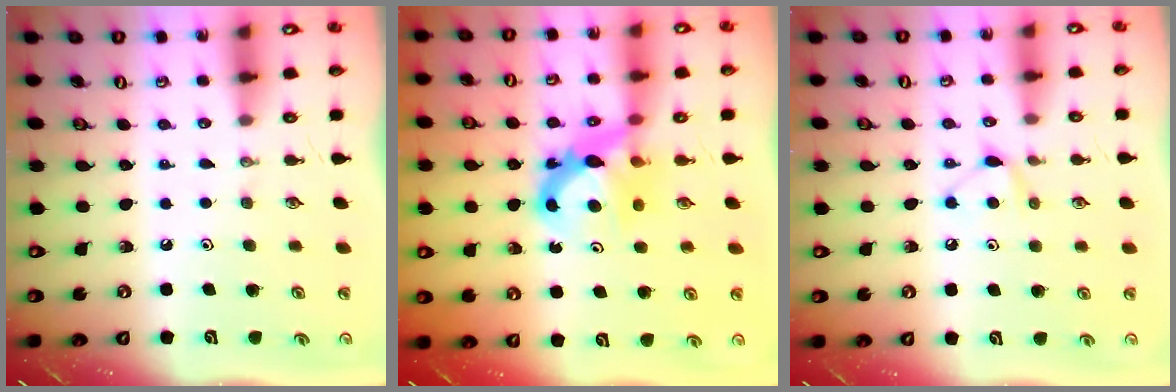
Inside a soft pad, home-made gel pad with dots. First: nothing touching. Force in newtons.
{"total": 7.6, "press": 7.6, "slide": 0.7}
{"total": 6.7, "press": 6.7, "slide": 0.8}